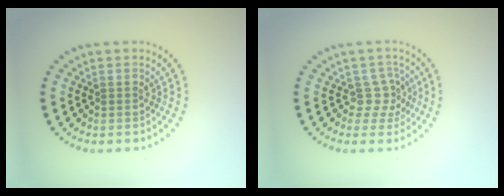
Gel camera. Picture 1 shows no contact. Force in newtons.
{"total": 2.1, "press": 1.5, "slide": 1.5}